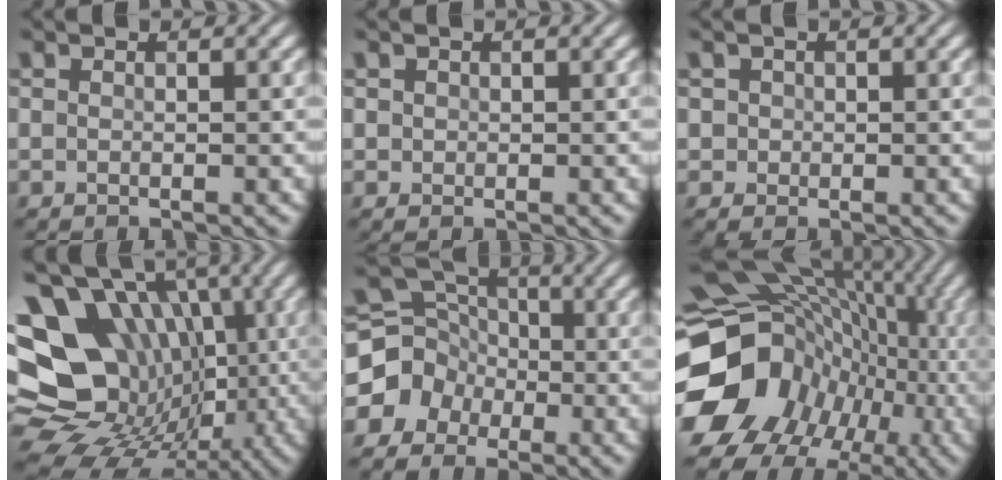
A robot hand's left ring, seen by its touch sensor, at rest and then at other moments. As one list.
[{"total": 0.7, "force": [0.2, 0.7, 0.1], "torque": [0.004, -0.003, 0.005]}, {"total": 1.2, "force": [0.3, 1.1, 0.1], "torque": [0.008, -0.002, 0.007]}, {"total": 19.2, "force": [1.1, 15.7, 11.0], "torque": [-0.202, 0.007, 0.017]}, {"total": 5.7, "force": [-1.8, 5.2, 1.6], "torque": [-0.015, 0.006, -0.056]}, {"total": 17.3, "force": [-3.1, 14.7, 8.6], "torque": [-0.175, -0.013, -0.048]}]